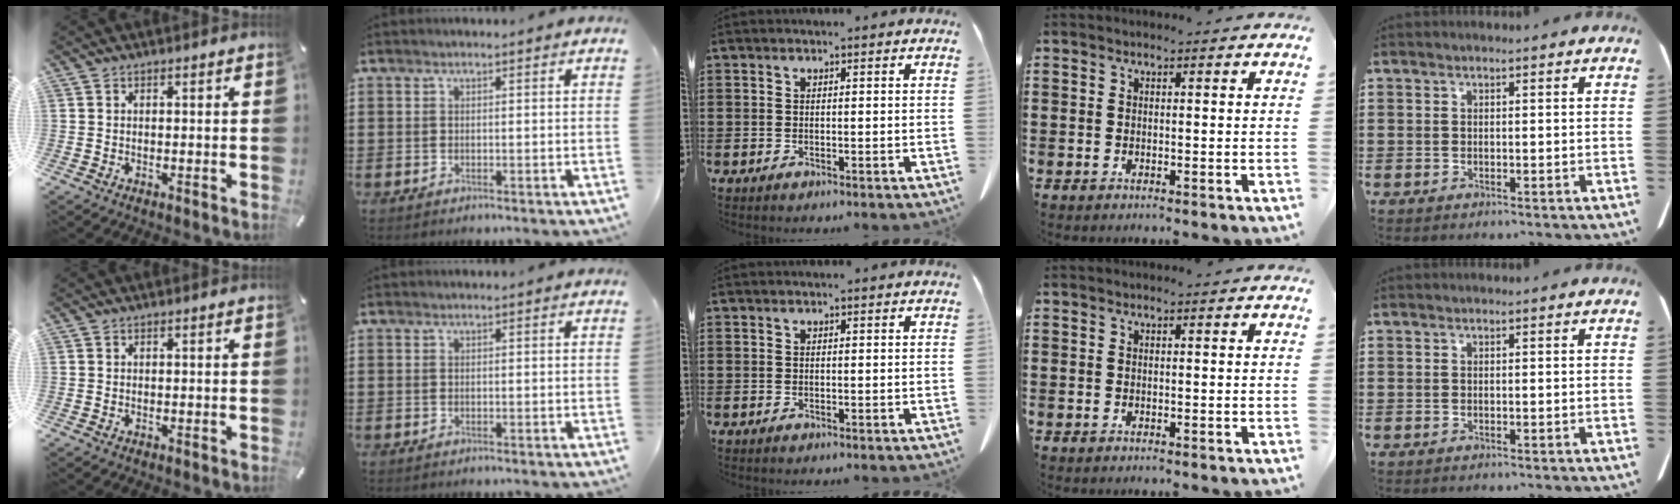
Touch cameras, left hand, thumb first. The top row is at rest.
{}